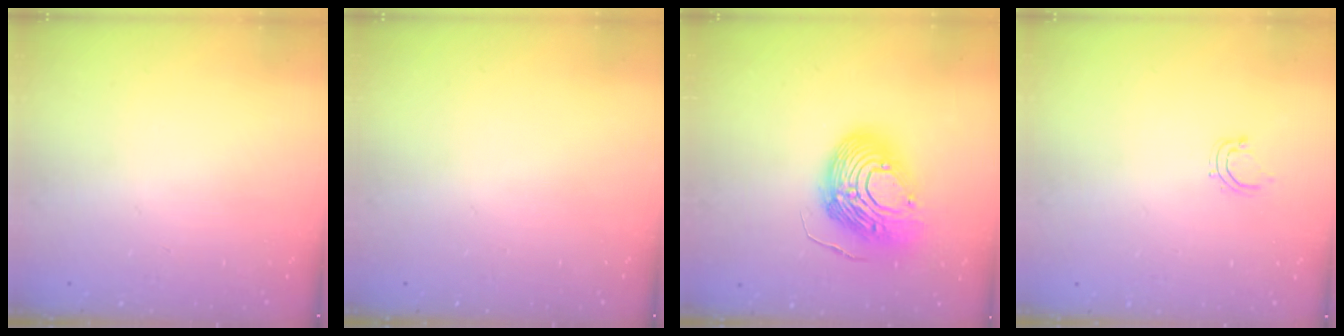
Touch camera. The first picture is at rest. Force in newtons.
{"total": 0.0}
{"total": 17.4, "press": 17.3, "slide": 1.6}
{"total": 2.8, "press": 2.8, "slide": 0.5}